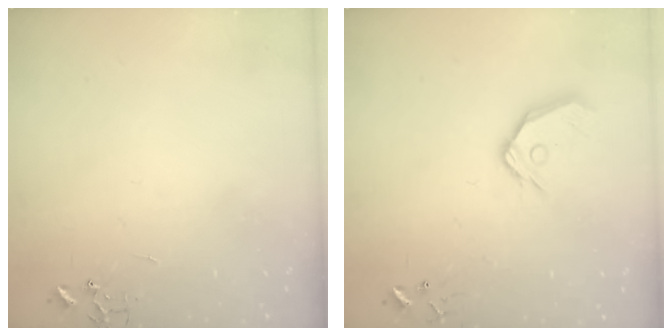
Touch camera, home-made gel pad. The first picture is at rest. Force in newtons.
{"total": 12.7, "press": 12.5, "slide": 2.0}